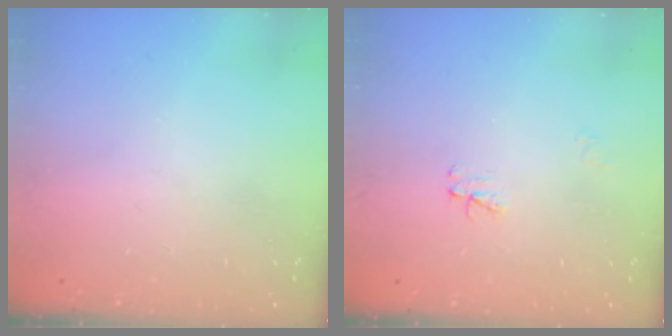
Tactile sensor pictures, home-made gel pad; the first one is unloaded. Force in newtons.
{"total": 3.0, "press": 3.0, "slide": 0.4}